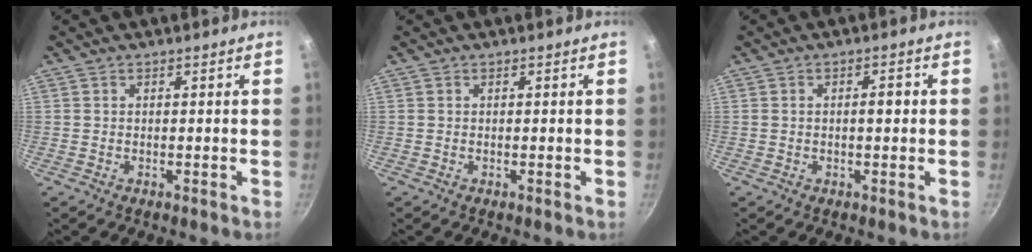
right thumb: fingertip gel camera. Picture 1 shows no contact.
{"total": 0.0}
{"total": 2.4, "force": [0.0, 1.1, 2.2], "torque": [-0.027, 0.008, -0.002]}